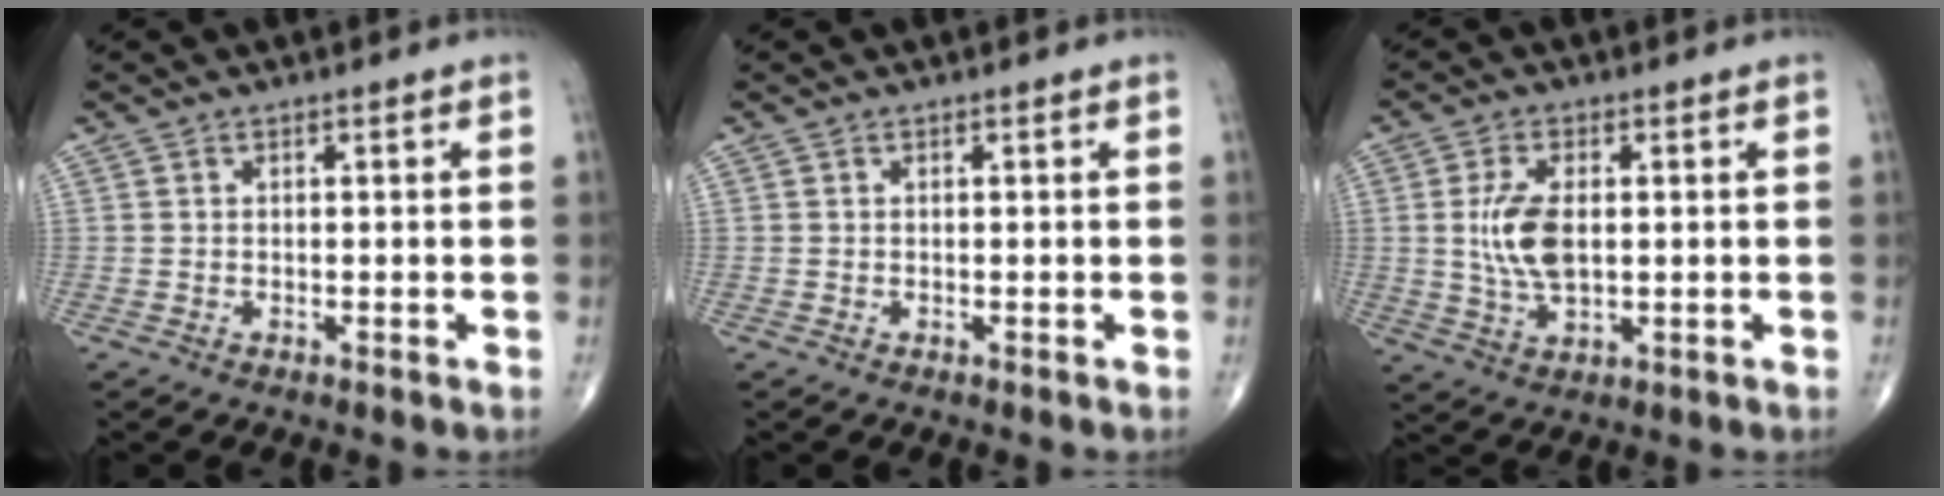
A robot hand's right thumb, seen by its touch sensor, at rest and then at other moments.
{"total": 0.0}
{"total": 8.3, "force": [0.7, 4.2, 7.1], "torque": [-0.147, -0.005, 0.017]}